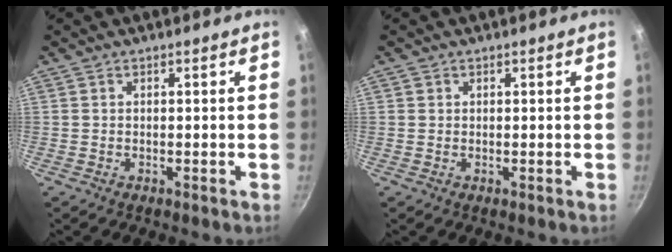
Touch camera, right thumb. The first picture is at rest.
{"total": 0.7, "force": [0.2, 0.6, 0.1], "torque": [0.003, 0.001, 0.001]}